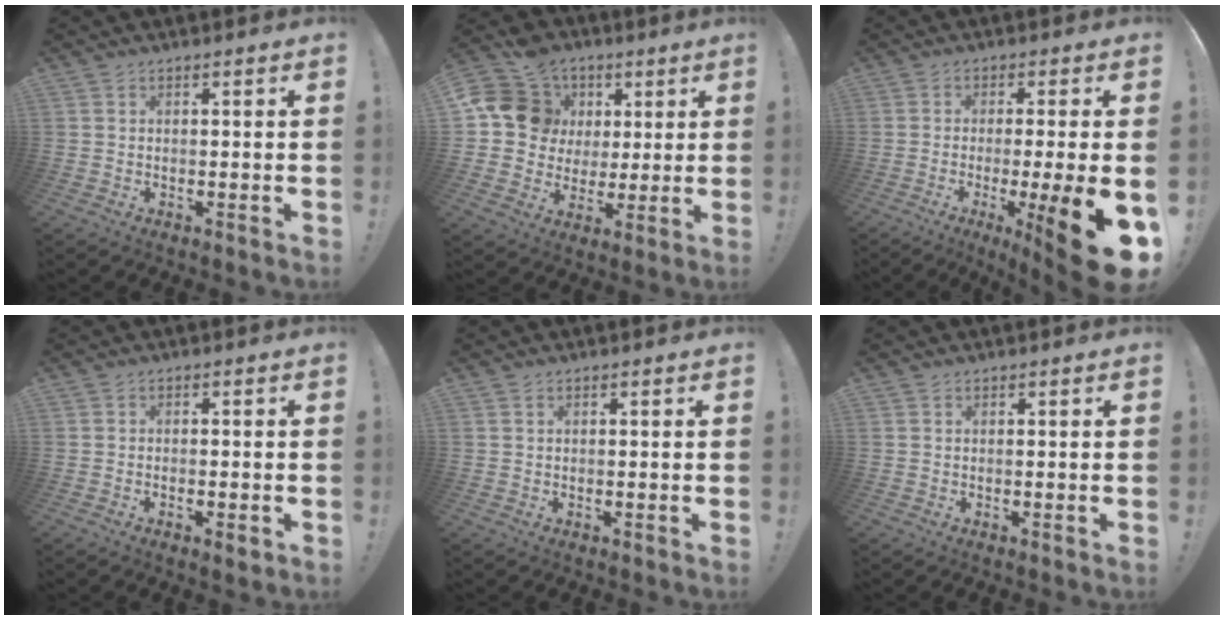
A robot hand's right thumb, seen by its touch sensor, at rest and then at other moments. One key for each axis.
{"total": 17.0, "fx": 4.4, "fy": 15.1, "fz": 6.6, "tx": -0.098, "ty": -0.006, "tz": 0.108}
{"total": 17.8, "fx": -5.5, "fy": 2.4, "fz": 16.8, "tx": -0.219, "ty": 0.013, "tz": -0.066}
{"total": 2.0, "fx": -0.9, "fy": 0.5, "fz": 1.6, "tx": -0.022, "ty": 0.003, "tz": -0.014}
{"total": 0.0}
{"total": 0.0}